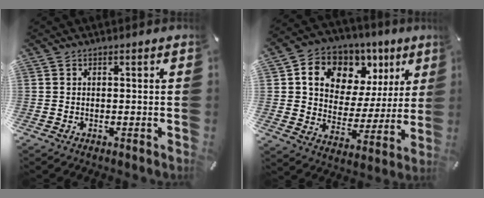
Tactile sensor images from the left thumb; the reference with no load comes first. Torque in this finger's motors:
{"motor_torque": [2.41, 2.42, 1.45, -1.13, 0.23]}